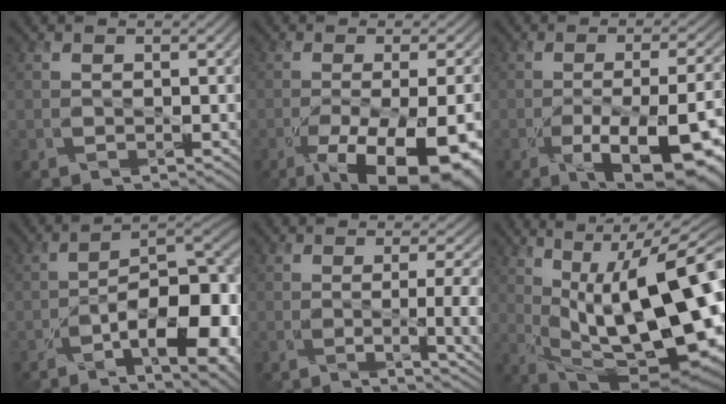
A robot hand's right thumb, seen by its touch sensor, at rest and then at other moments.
{"total": 15.6, "force": [-7.8, 4.8, 12.6], "torque": [-0.181, -0.021, -0.101]}
{"total": 15.0, "force": [-6.0, 5.0, 12.8], "torque": [-0.176, -0.011, -0.081]}
{"total": 18.7, "force": [-7.9, 7.0, 15.4], "torque": [-0.195, -0.011, -0.108]}
{"total": 8.5, "force": [-1.2, 2.6, 8.0], "torque": [-0.086, 0.000, -0.015]}
{"total": 19.8, "force": [2.7, 7.6, 18.1], "torque": [-0.278, 0.022, 0.053]}